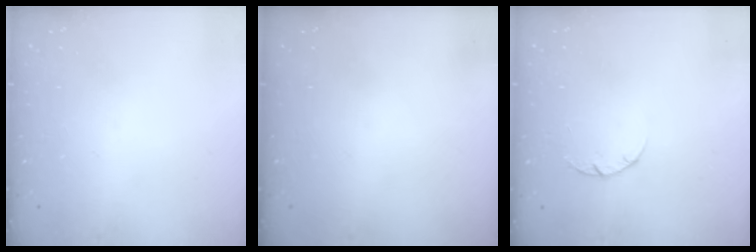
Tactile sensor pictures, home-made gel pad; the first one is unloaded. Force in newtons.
{"total": 0.0}
{"total": 3.1, "press": 3.0, "slide": 0.4}